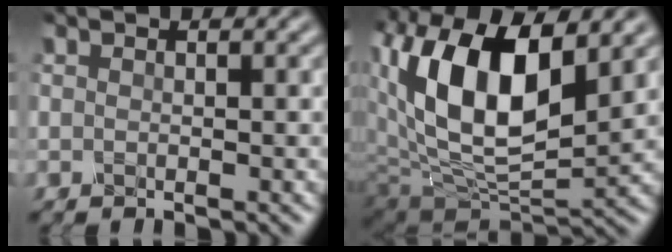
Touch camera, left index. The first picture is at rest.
{"total": 12.9, "force": [3.8, 6.9, 10.2], "torque": [-0.179, -0.001, 0.072]}